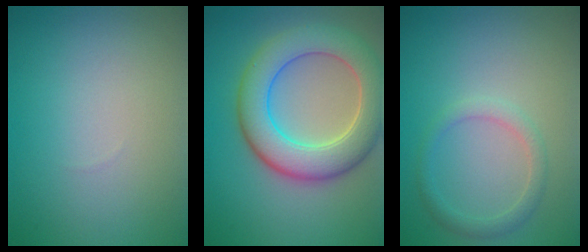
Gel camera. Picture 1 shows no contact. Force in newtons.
{"total": 8.3, "press": 8.3, "slide": 0.7}
{"total": 1.8, "press": 1.8, "slide": 0.0}